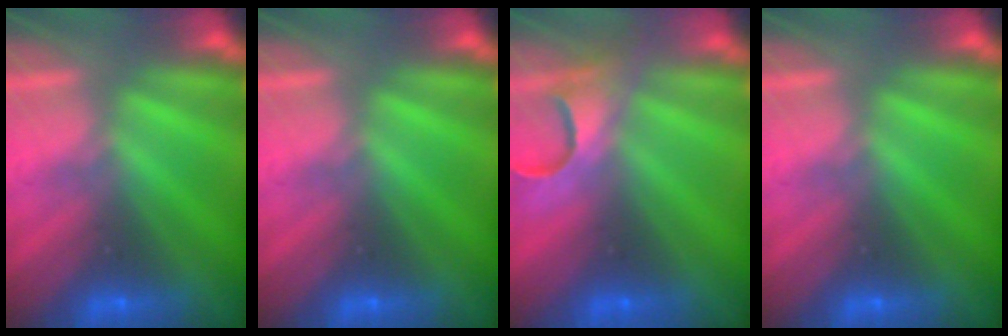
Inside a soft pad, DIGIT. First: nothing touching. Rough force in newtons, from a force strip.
{"total": 0.0}
{"total": 4.7}
{"total": 0.0}